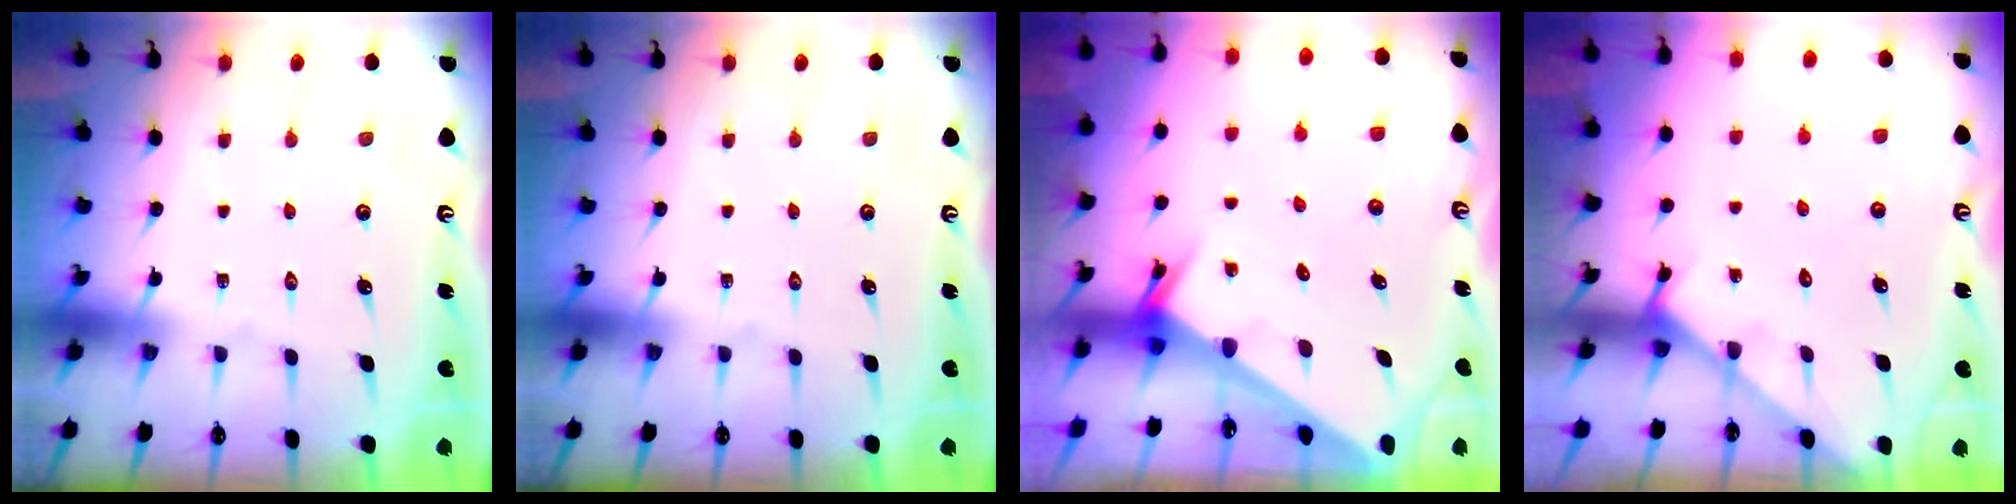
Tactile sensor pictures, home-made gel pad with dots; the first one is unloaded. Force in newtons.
{"total": 0.0}
{"total": 2.1, "press": 2.1, "slide": 0.1}
{"total": 2.7, "press": 2.7, "slide": 0.2}